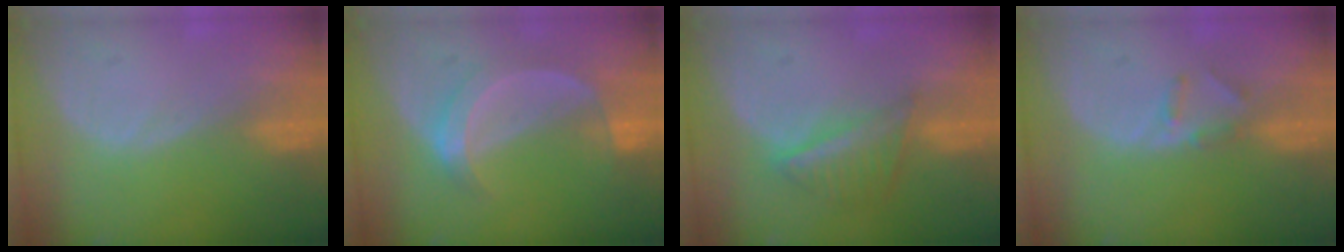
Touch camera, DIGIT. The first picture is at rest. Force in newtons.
{"total": 5.3, "press": 5.2, "slide": 1.2}
{"total": 5.9, "press": 5.2, "slide": 2.8}
{"total": 2.3, "press": 2.1, "slide": 0.9}